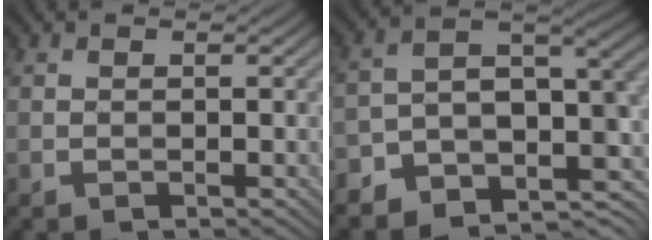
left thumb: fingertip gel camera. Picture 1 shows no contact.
{"total": 8.5, "force": [-5.2, 4.6, 4.9], "torque": [-0.071, -0.014, -0.106]}